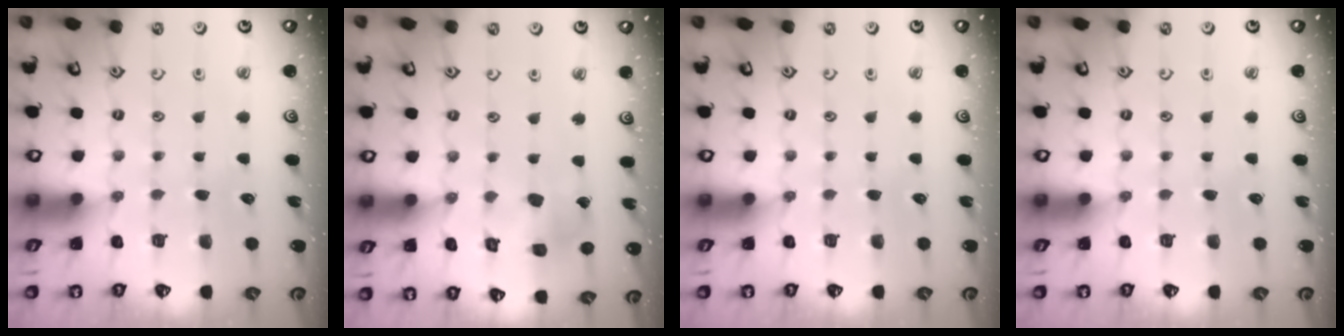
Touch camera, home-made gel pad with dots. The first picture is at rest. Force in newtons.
{"total": 8.5, "press": 8.4, "slide": 0.9}
{"total": 0.0}
{"total": 0.0}